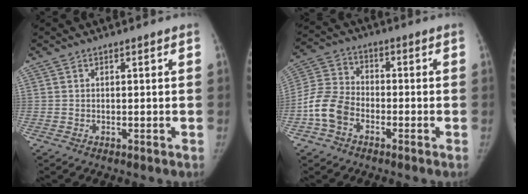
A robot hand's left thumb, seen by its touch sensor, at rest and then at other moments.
{"total": 8.9, "force": [-3.6, 6.4, 5.1], "torque": [-0.099, 0.028, -0.076]}